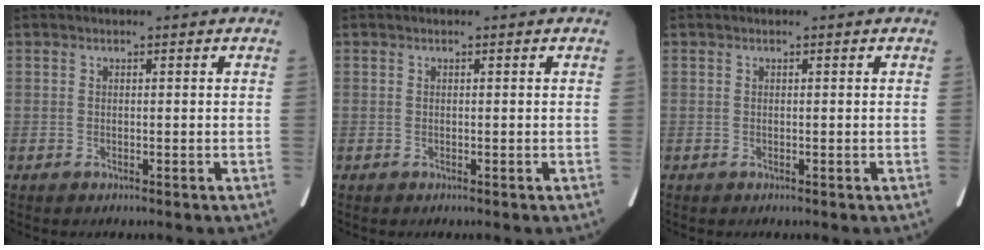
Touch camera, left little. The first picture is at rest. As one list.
[{"total": 0.0}, {"total": 0.0}]